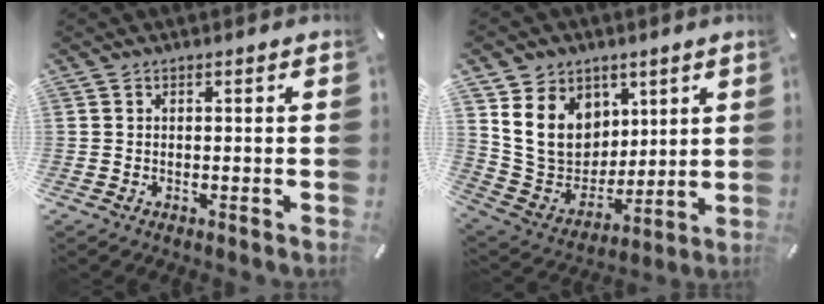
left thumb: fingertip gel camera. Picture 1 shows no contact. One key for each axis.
{"total": 15.8, "fx": 5.0, "fy": 13.5, "fz": 6.6, "tx": -0.132, "ty": -0.025, "tz": 0.105}